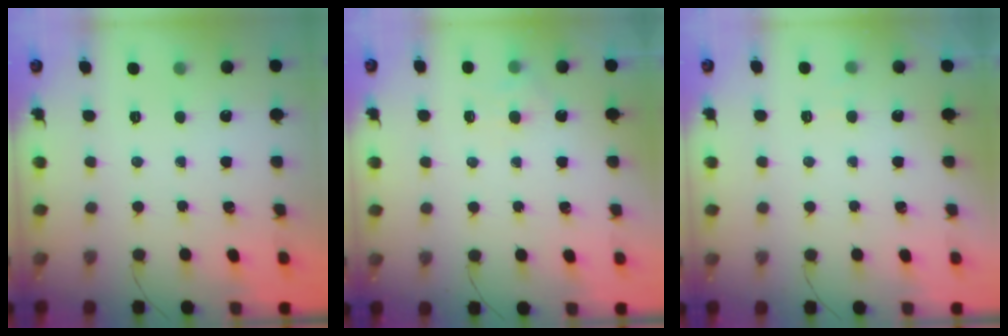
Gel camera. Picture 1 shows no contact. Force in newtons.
{"total": 3.9, "press": 3.6, "slide": 1.5}
{"total": 2.3, "press": 2.0, "slide": 1.2}